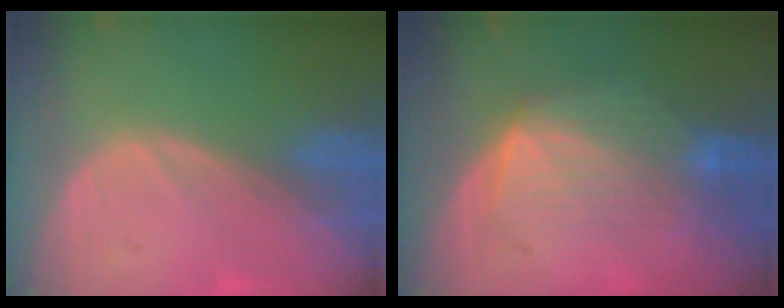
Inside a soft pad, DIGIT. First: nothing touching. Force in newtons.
{"total": 6.9, "press": 6.8, "slide": 0.5}